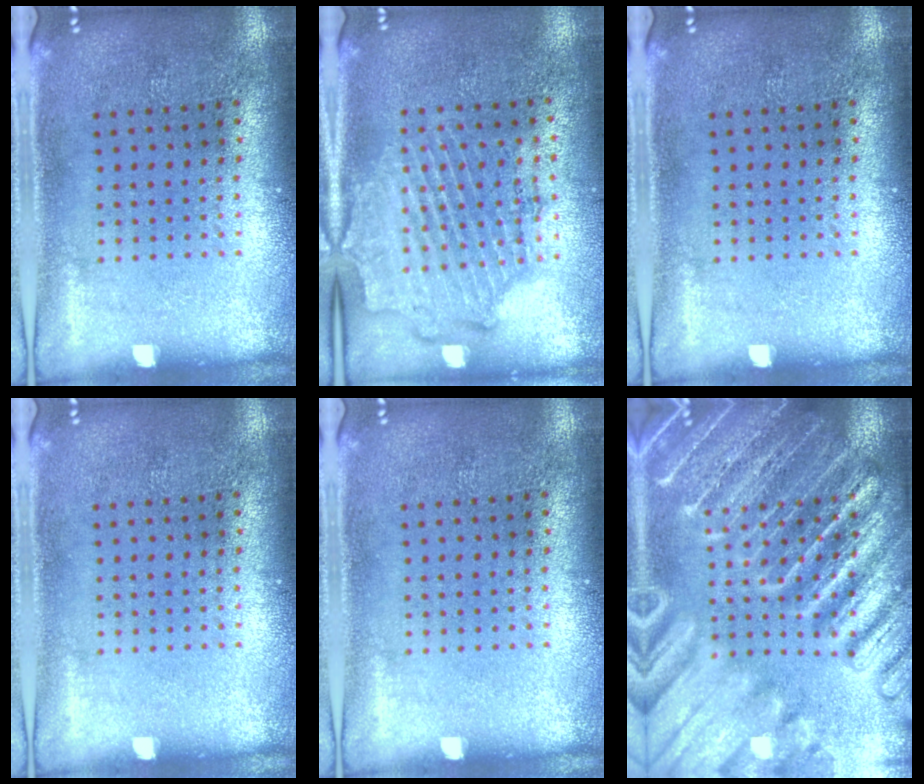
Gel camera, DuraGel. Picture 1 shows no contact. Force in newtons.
{"total": 1.9, "press": 1.7, "slide": 0.7}
{"total": 0.0}
{"total": 0.0}
{"total": 0.0}
{"total": 6.2, "press": 6.1, "slide": 0.9}